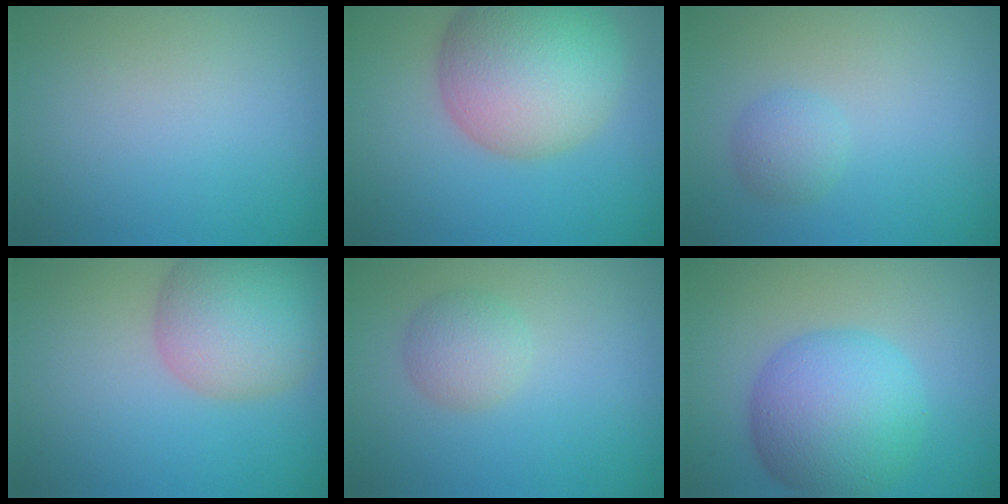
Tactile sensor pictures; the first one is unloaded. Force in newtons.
{"total": 11.1, "press": 11.0, "slide": 0.7}
{"total": 1.8, "press": 1.8, "slide": 0.0}
{"total": 8.7, "press": 8.6, "slide": 0.4}
{"total": 2.5, "press": 2.5, "slide": 0.1}
{"total": 8.6, "press": 8.6, "slide": 0.1}